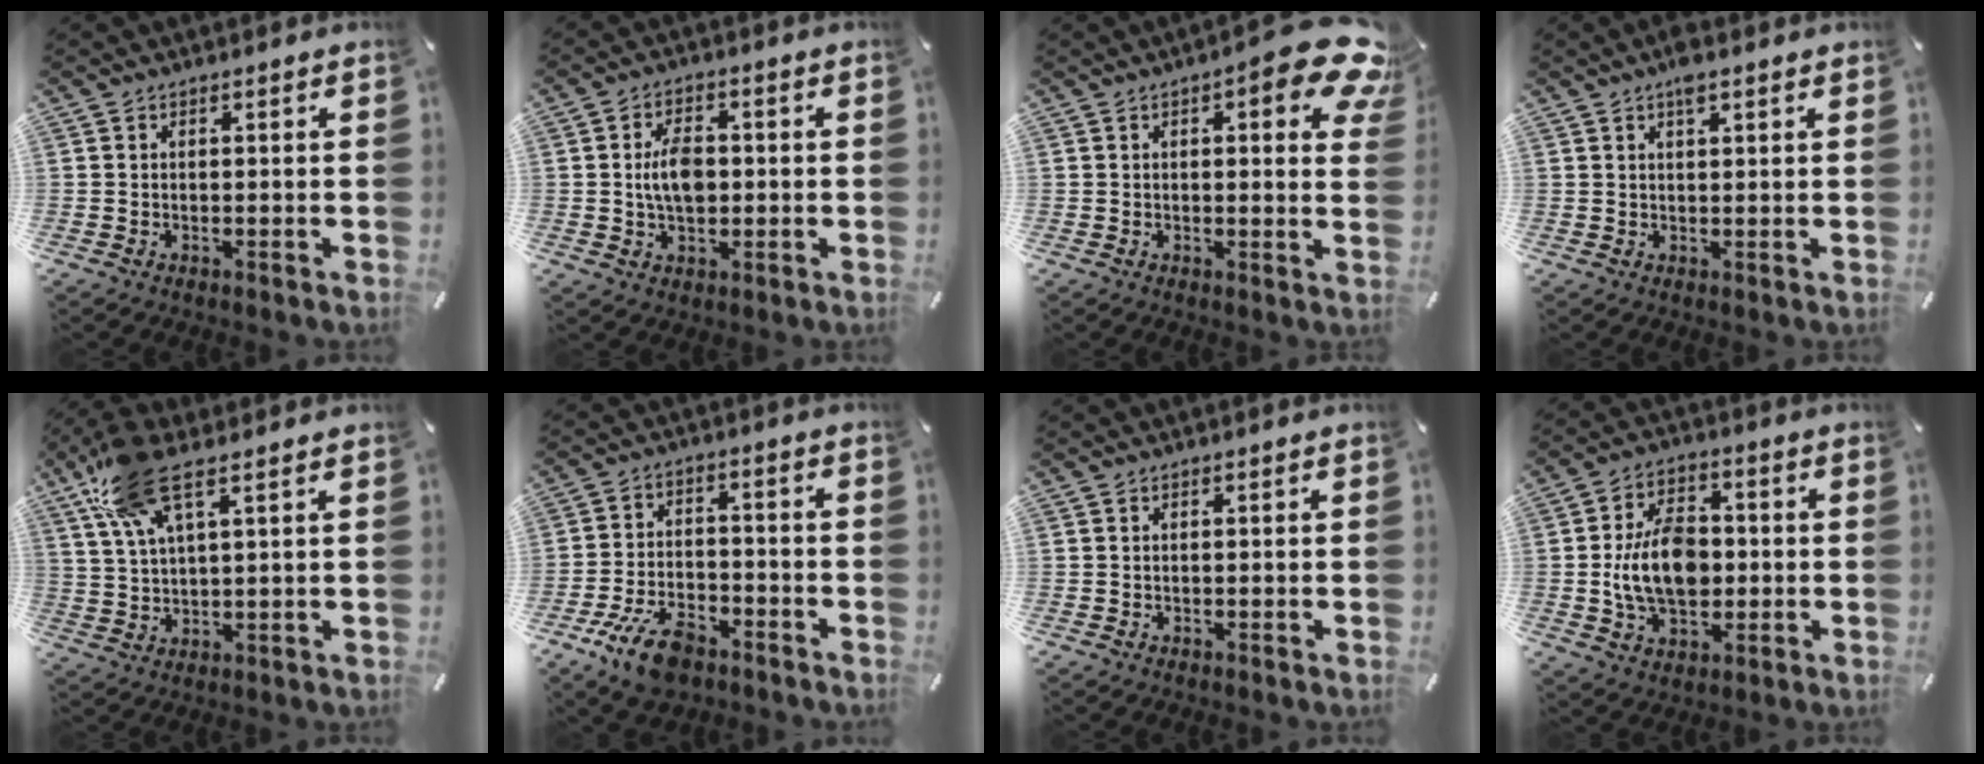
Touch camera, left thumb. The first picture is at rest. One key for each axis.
{"total": 6.9, "fx": 0.1, "fy": 4.7, "fz": 5.1, "tx": -0.094, "ty": 0.002, "tz": -0.004}
{"total": 12.4, "fx": 5.8, "fy": 4.5, "fz": 10.0, "tx": -0.119, "ty": -0.038, "tz": 0.094}
{"total": 3.5, "fx": 2.1, "fy": 1.2, "fz": 2.6, "tx": -0.042, "ty": -0.003, "tz": 0.033}
{"total": 12.3, "fx": 6.9, "fy": 4.4, "fz": 9.1, "tx": -0.202, "ty": -0.006, "tz": 0.128}
{"total": 10.9, "fx": -6.6, "fy": 5.7, "fz": 6.5, "tx": -0.135, "ty": 0.034, "tz": -0.122}
{"total": 0.0}
{"total": 13.8, "fx": -0.7, "fy": 9.7, "fz": 9.8, "tx": -0.184, "ty": 0.007, "tz": -0.012}